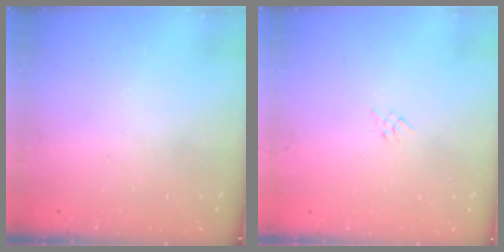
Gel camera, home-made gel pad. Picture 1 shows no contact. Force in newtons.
{"total": 1.9, "press": 1.8, "slide": 0.5}